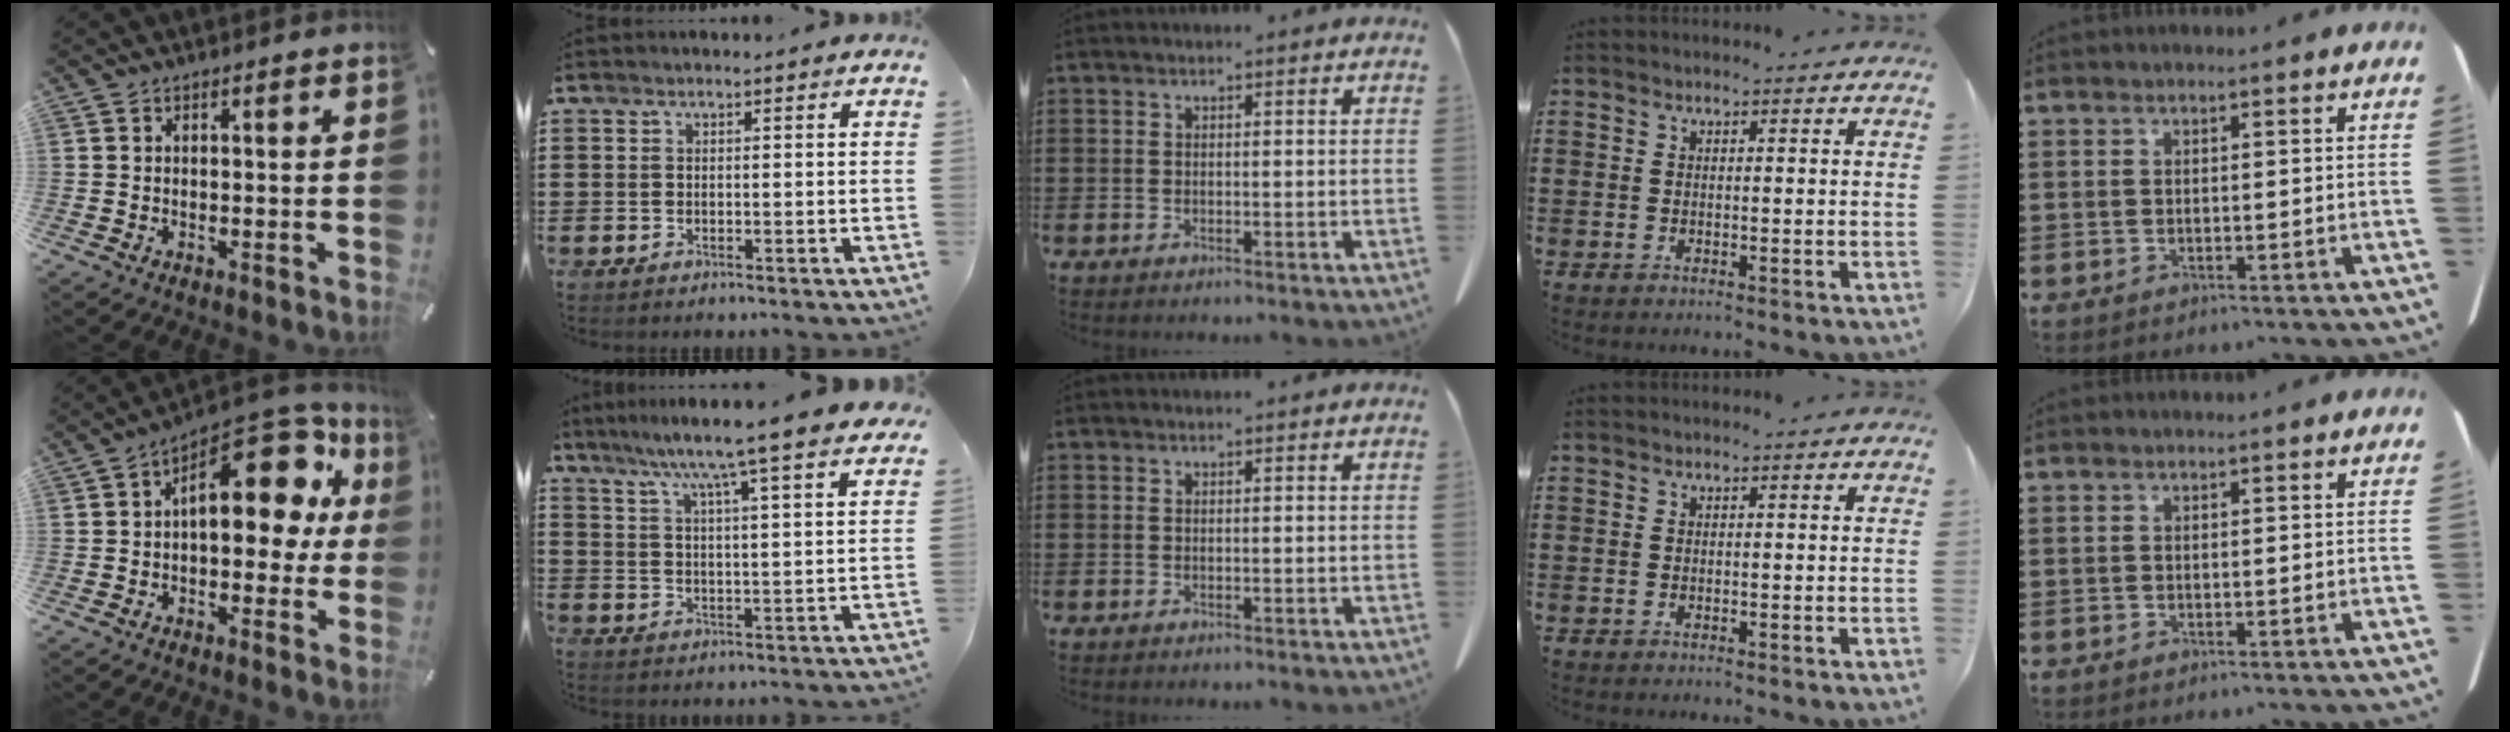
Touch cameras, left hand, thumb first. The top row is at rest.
{"thumb": {"total": 19.8, "force": [7.0, 10.5, 15.3], "torque": [-0.186, -0.060, 0.116]}, "index": {"total": 7.2, "force": [6.1, -1.6, 3.4], "torque": [-0.091, -0.041, 0.097]}}